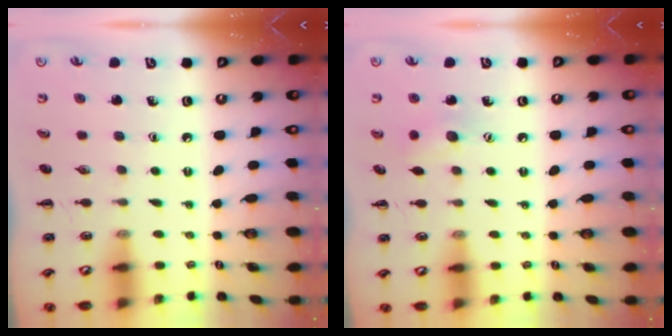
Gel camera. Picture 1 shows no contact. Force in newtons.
{"total": 8.3, "press": 8.2, "slide": 1.3}